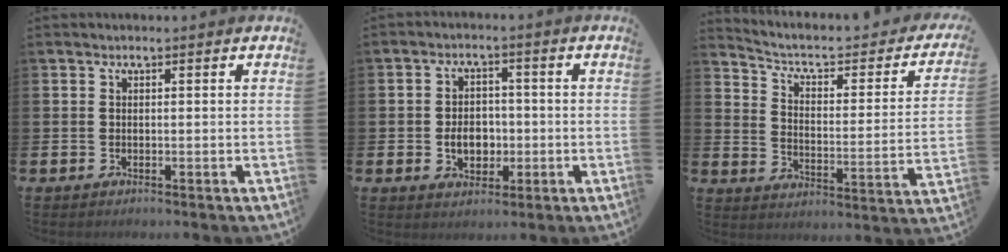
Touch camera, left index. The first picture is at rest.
{"total": 4.6, "force": [-0.8, 3.4, 2.9], "torque": [-0.044, 0.002, -0.021]}
{"total": 5.5, "force": [4.2, 2.1, 3.0], "torque": [-0.076, -0.031, 0.058]}